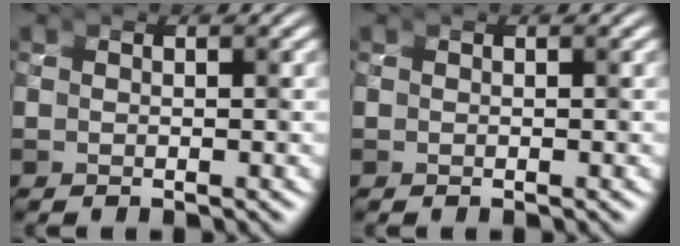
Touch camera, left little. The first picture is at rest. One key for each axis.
{"total": 0.0}